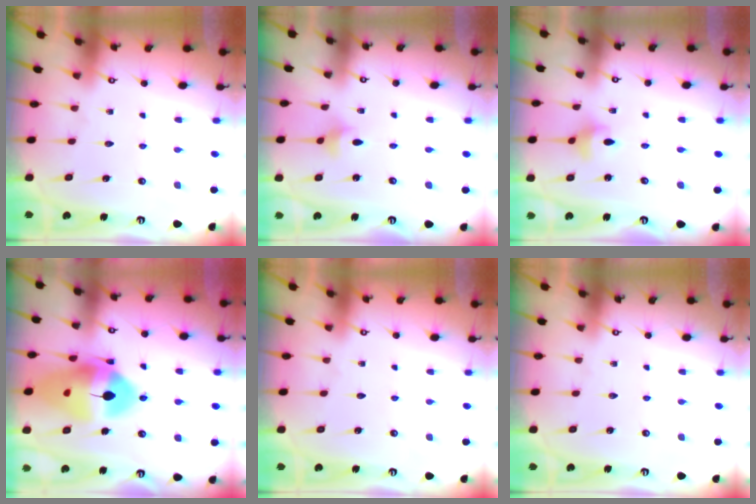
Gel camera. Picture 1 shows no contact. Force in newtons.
{"total": 2.8, "press": 2.7, "slide": 0.7}
{"total": 3.5, "press": 3.5, "slide": 0.2}
{"total": 18.3, "press": 18.2, "slide": 2.2}
{"total": 0.0}
{"total": 0.0}